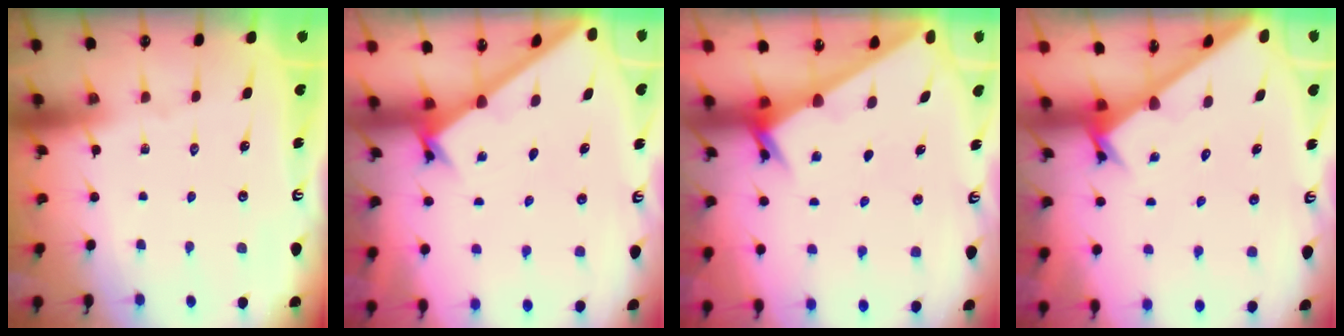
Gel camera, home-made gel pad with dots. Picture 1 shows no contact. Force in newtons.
{"total": 1.8, "press": 1.8, "slide": 0.1}
{"total": 2.5, "press": 2.5, "slide": 0.2}
{"total": 2.4, "press": 2.4, "slide": 0.2}